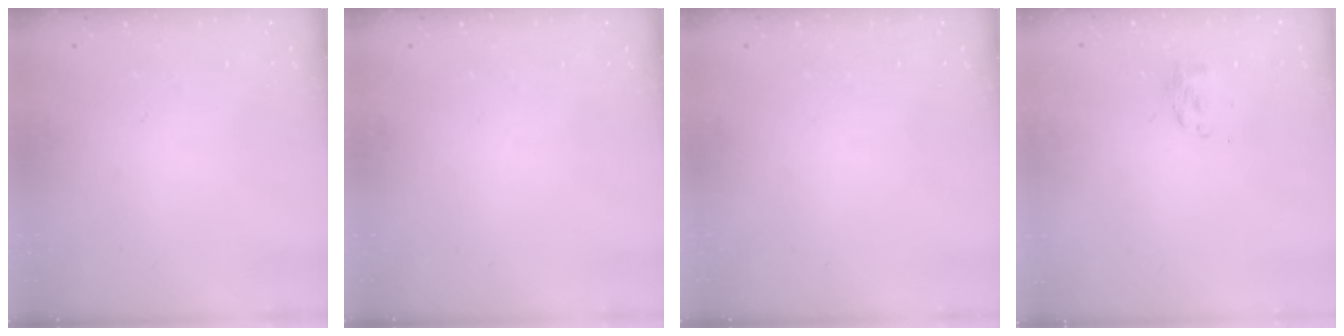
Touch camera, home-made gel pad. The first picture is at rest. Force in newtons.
{"total": 0.0}
{"total": 0.0}
{"total": 2.8, "press": 2.7, "slide": 0.8}